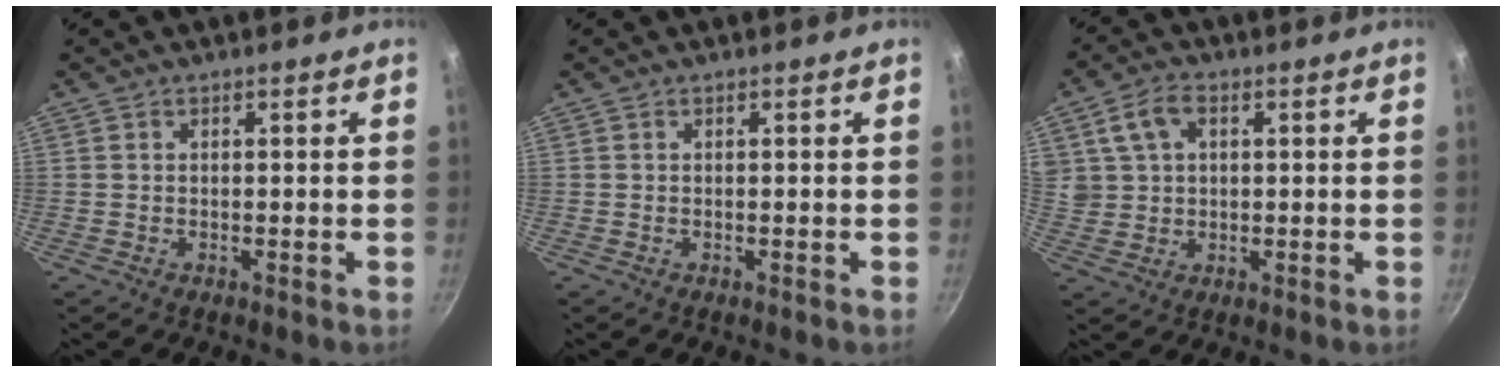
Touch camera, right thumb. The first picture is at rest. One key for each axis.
{"total": 0.0}
{"total": 7.3, "fx": 2.5, "fy": 5.2, "fz": 4.5, "tx": -0.070, "ty": 0.002, "tz": 0.048}